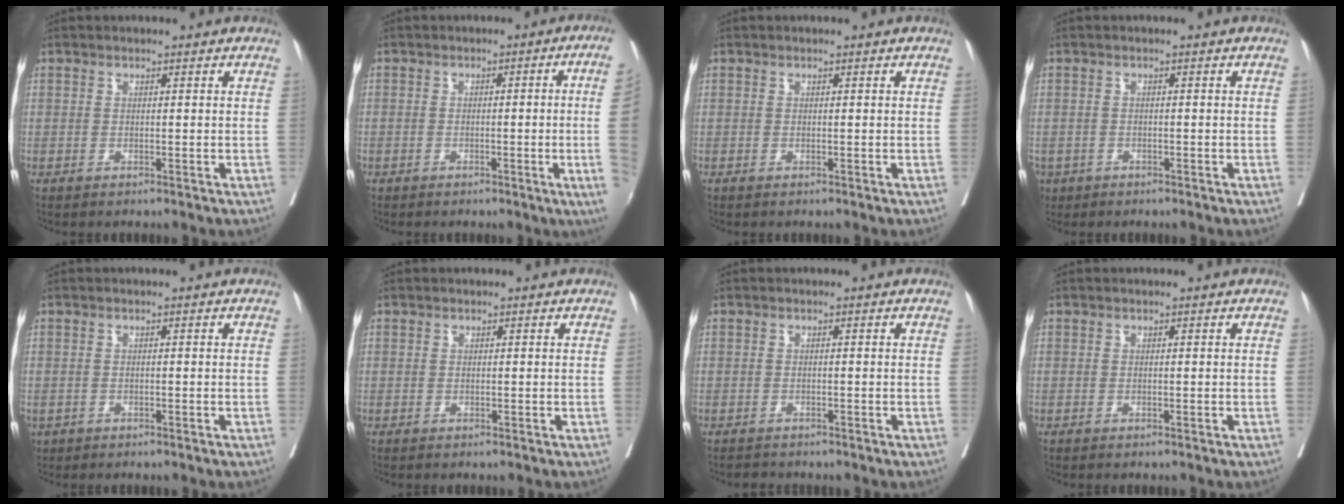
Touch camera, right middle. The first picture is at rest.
{"total": 8.1, "force": [-1.4, -1.6, 7.8], "torque": [-0.080, -0.009, -0.023]}
{"total": 0.0}
{"total": 2.9, "force": [-1.9, 2.1, 0.5], "torque": [-0.010, 0.001, -0.033]}
{"total": 1.6, "force": [-0.9, 1.2, 0.5], "torque": [-0.012, 0.000, -0.013]}
{"total": 0.0}
{"total": 1.2, "force": [-1.1, 0.5, -0.1], "torque": [-0.002, -0.003, -0.019]}
{"total": 0.0}